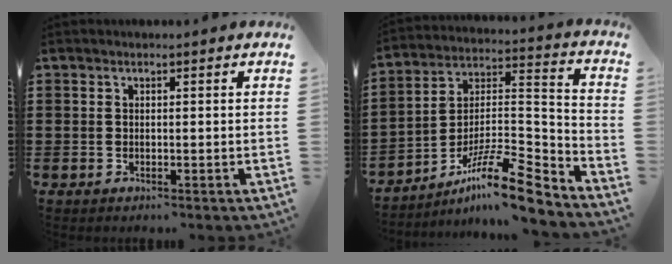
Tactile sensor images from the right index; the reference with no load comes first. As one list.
[{"total": 12.3, "force": [-9.5, 1.5, 7.6], "torque": [-0.120, 0.016, -0.178]}]